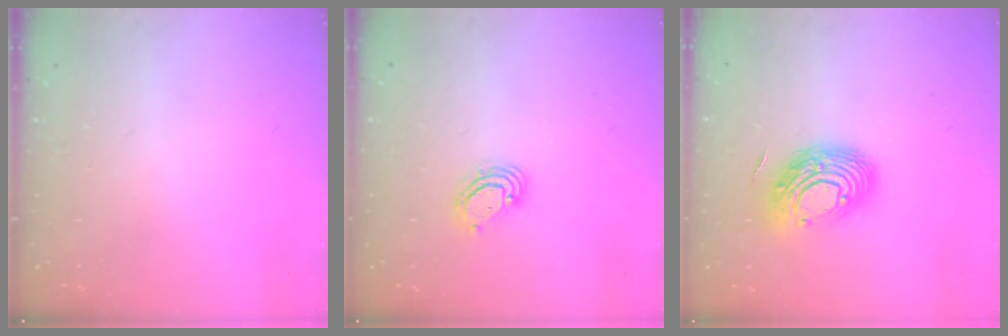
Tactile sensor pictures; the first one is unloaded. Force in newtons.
{"total": 4.1, "press": 4.1, "slide": 0.3}
{"total": 14.5, "press": 14.5, "slide": 1.0}